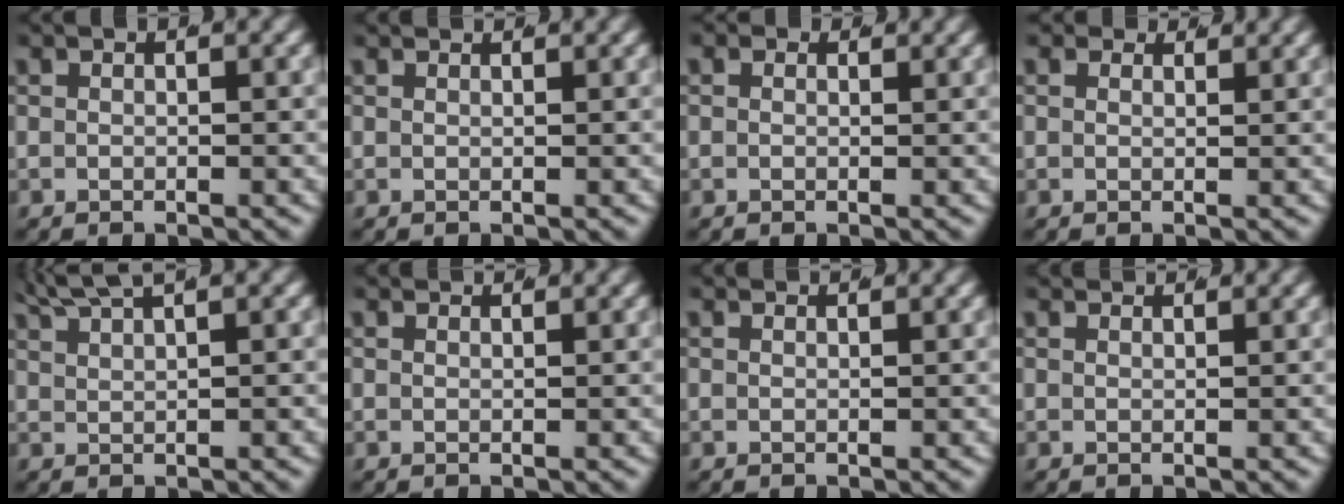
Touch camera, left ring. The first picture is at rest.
{"total": 0.9, "force": [0.8, -0.4, 0.0], "torque": [0.008, -0.002, 0.013]}
{"total": 0.9, "force": [0.6, 0.6, 0.3], "torque": [-0.002, -0.004, 0.008]}
{"total": 1.4, "force": [1.3, 0.3, 0.3], "torque": [-0.002, -0.004, 0.021]}
{"total": 4.2, "force": [3.8, 0.3, 1.8], "torque": [-0.025, 0.009, 0.069]}
{"total": 1.2, "force": [1.1, -0.5, 0.1], "torque": [0.009, -0.002, 0.018]}
{"total": 0.9, "force": [0.8, -0.4, 0.0], "torque": [0.008, -0.002, 0.014]}
{"total": 1.5, "force": [1.4, -0.6, 0.2], "torque": [0.008, 0.000, 0.022]}